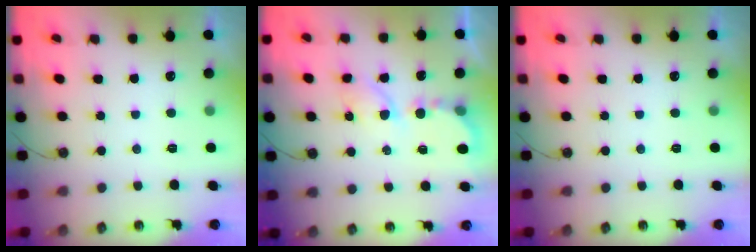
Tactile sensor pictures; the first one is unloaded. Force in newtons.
{"total": 6.4, "press": 6.3, "slide": 0.5}
{"total": 0.0}